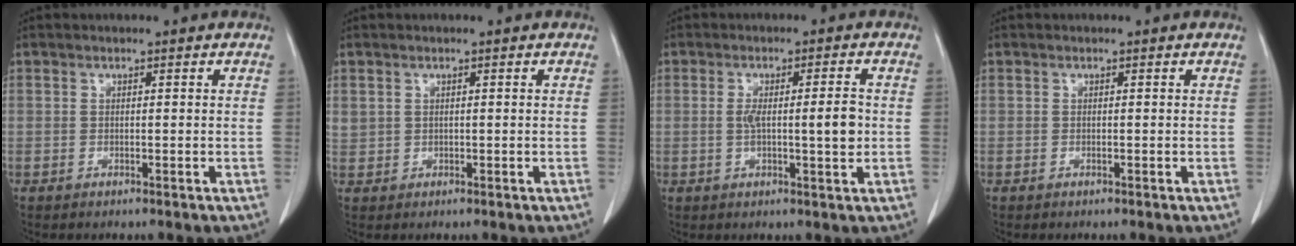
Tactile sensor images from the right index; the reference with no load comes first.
{"total": 1.8, "force": [0.8, 1.6, 0.4], "torque": [-0.004, 0.014, 0.022]}
{"total": 5.6, "force": [0.0, 1.0, 5.6], "torque": [-0.091, 0.004, 0.005]}
{"total": 0.0}